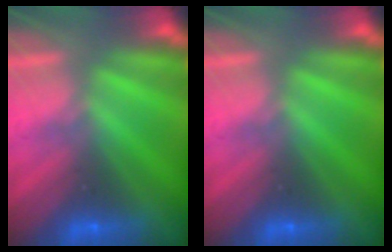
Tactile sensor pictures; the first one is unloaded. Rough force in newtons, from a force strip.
{"total": 0.0}